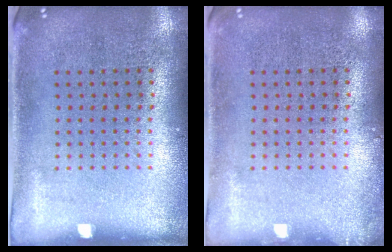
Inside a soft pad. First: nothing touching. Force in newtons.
{"total": 0.7, "press": 0.7, "slide": 0.1}